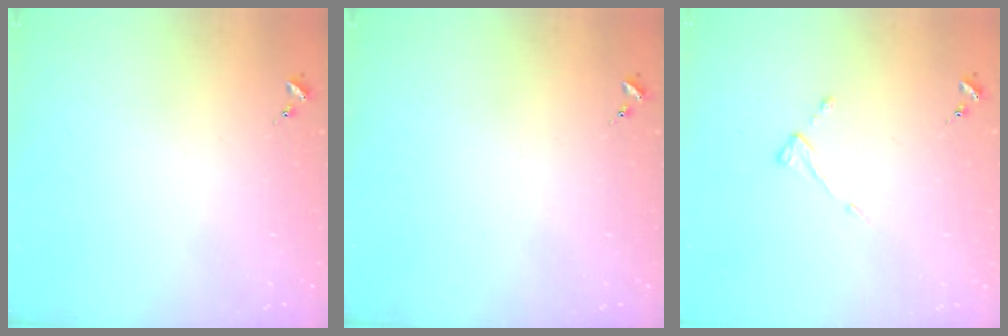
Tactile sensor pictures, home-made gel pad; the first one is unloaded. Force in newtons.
{"total": 0.0}
{"total": 3.8, "press": 3.8, "slide": 0.3}